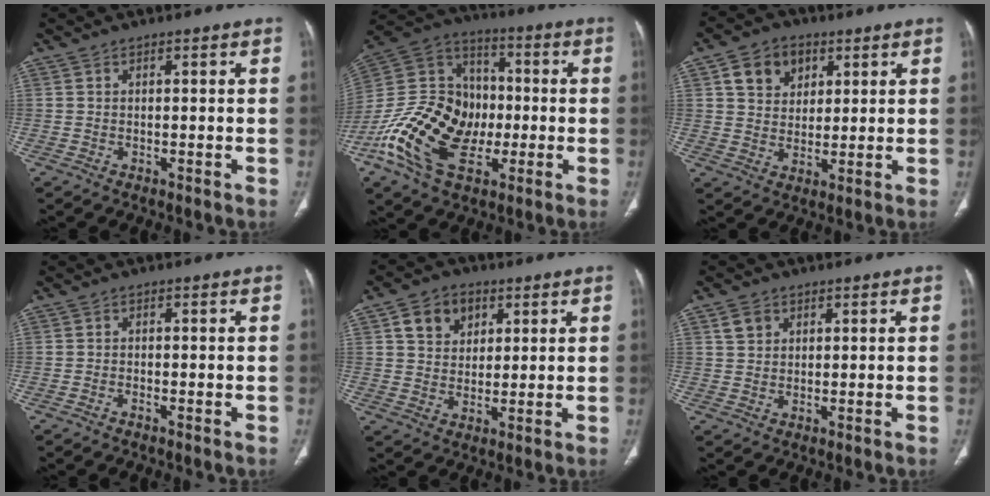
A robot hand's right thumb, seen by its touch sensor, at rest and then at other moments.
{"total": 21.9, "force": [-6.5, 15.2, 14.3], "torque": [-0.257, 0.037, -0.117]}
{"total": 8.6, "force": [3.5, 6.7, 4.0], "torque": [-0.031, -0.011, 0.060]}
{"total": 0.6, "force": [-0.6, 0.1, 0.3], "torque": [-0.008, 0.004, -0.012]}
{"total": 7.8, "force": [3.2, 6.0, 3.7], "torque": [-0.027, -0.010, 0.053]}
{"total": 3.0, "force": [1.5, 2.3, 1.2], "torque": [-0.013, -0.004, 0.030]}